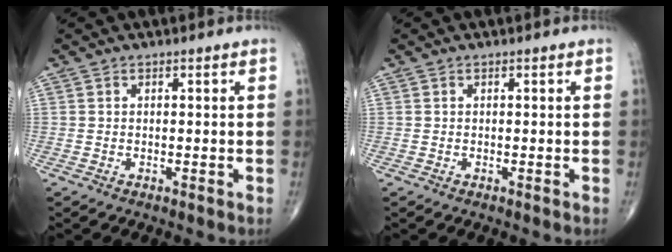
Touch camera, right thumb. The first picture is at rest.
{"total": 0.0}